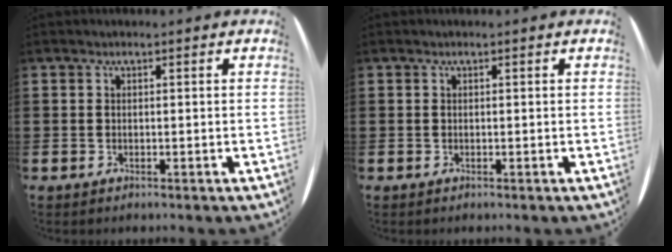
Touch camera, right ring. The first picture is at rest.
{"total": 0.0}